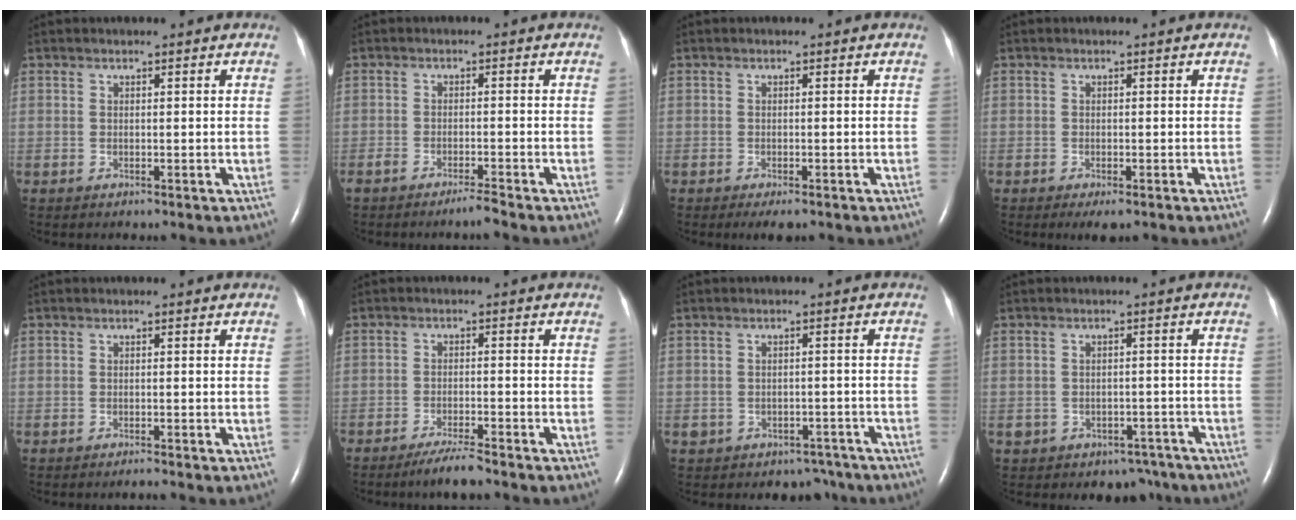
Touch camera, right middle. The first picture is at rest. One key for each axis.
{"total": 2.2, "fx": -1.9, "fy": -0.4, "fz": 1.0, "tx": -0.022, "ty": -0.003, "tz": -0.037}
{"total": 2.6, "fx": -1.8, "fy": 0.8, "fz": 1.7, "tx": -0.022, "ty": -0.005, "tz": -0.023}
{"total": 2.2, "fx": -1.3, "fy": 0.7, "fz": 1.6, "tx": -0.021, "ty": -0.005, "tz": -0.016}
{"total": 0.7, "fx": -0.7, "fy": -0.1, "fz": 0.3, "tx": -0.007, "ty": -0.001, "tz": -0.010}
{"total": 4.2, "fx": -3.5, "fy": 0.0, "fz": 2.2, "tx": -0.046, "ty": -0.012, "tz": -0.066}
{"total": 4.9, "fx": -3.5, "fy": 3.5, "fz": 0.2, "tx": 0.007, "ty": 0.026, "tz": -0.040}
{"total": 5.7, "fx": -3.8, "fy": 4.2, "fz": 0.5, "tx": 0.000, "ty": 0.024, "tz": -0.043}